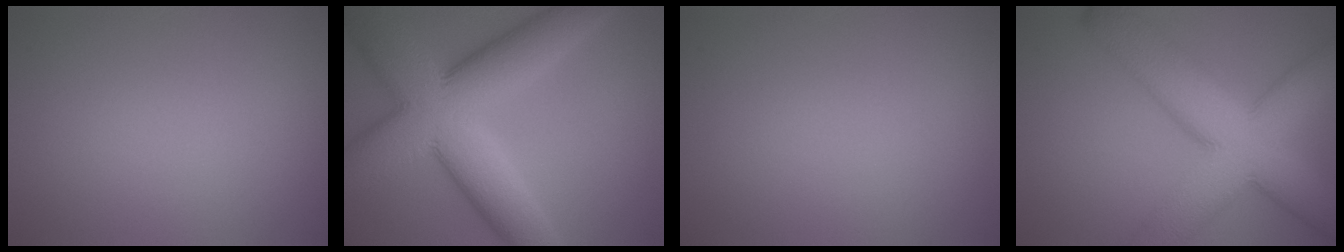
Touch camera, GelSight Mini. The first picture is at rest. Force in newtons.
{"total": 12.7, "press": 12.7, "slide": 0.6}
{"total": 0.0}
{"total": 11.4, "press": 11.4, "slide": 0.5}